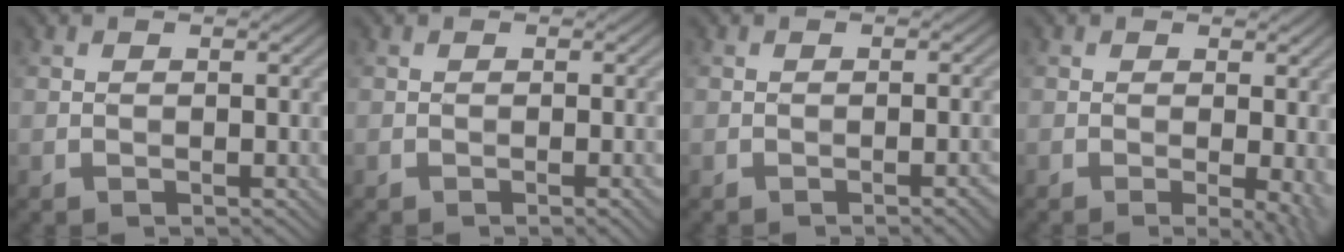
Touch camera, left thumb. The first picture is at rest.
{"total": 1.6, "force": [-0.6, 0.2, 1.4], "torque": [-0.020, 0.002, -0.009]}
{"total": 2.2, "force": [-1.0, 0.4, 1.9], "torque": [-0.023, 0.007, -0.017]}
{"total": 4.5, "force": [-0.6, 1.2, 4.3], "torque": [-0.058, -0.005, -0.008]}